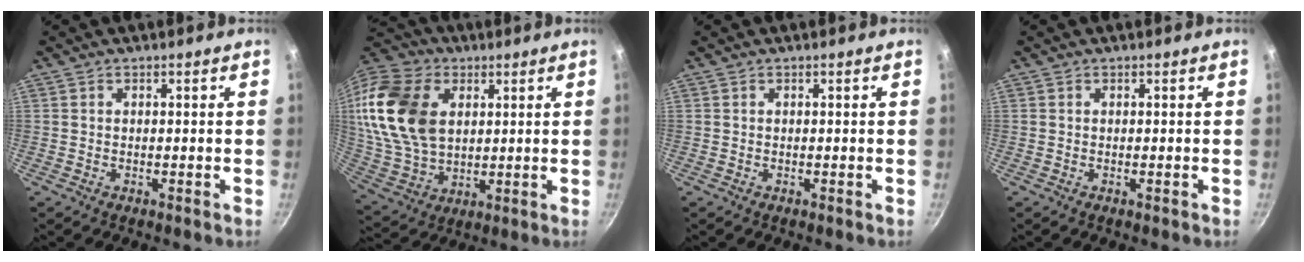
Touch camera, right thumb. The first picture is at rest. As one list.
[{"total": 24.2, "force": [5.7, 16.7, 16.5], "torque": [-0.335, 0.002, 0.113]}, {"total": 0.0}, {"total": 0.0}]